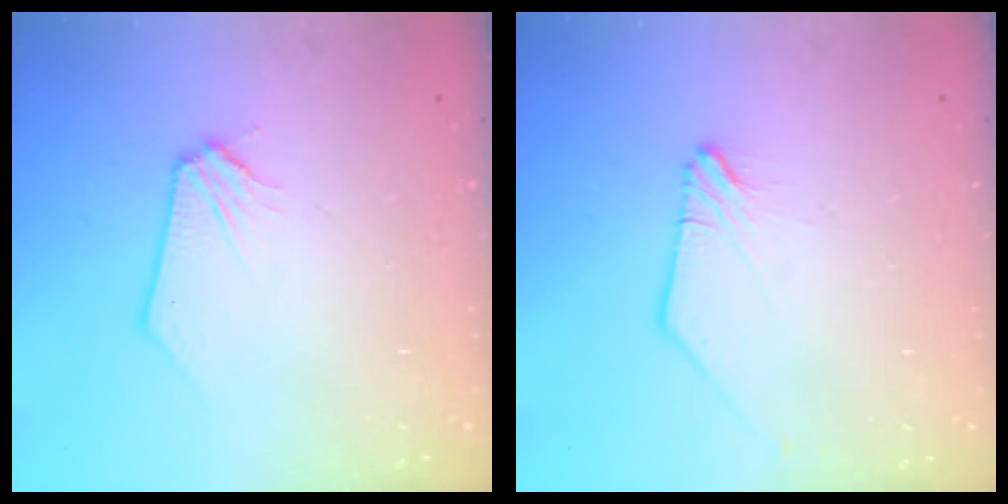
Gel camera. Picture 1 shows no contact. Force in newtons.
{"total": 0.0}